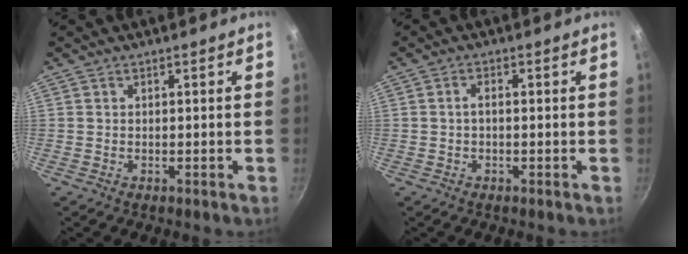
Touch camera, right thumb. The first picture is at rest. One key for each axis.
{"total": 1.6, "fx": -0.2, "fy": 0.8, "fz": 1.4, "tx": -0.029, "ty": 0.011, "tz": -0.005}